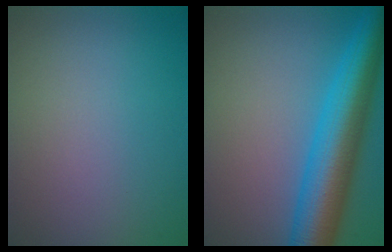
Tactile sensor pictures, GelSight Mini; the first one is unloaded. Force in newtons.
{"total": 9.2, "press": 9.2, "slide": 0.3}